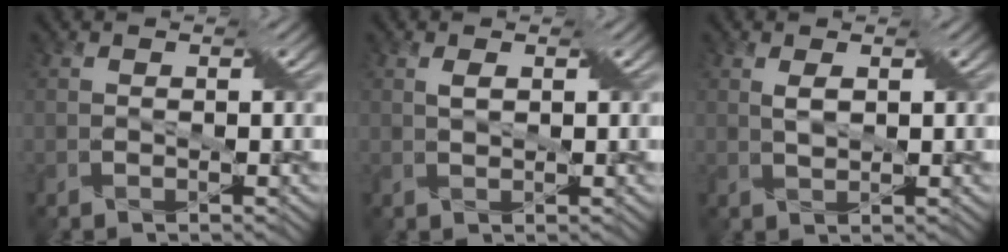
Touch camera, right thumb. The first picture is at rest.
{"total": 1.2, "force": [0.5, 0.4, 1.0], "torque": [-0.027, 0.004, 0.011]}
{"total": 1.8, "force": [0.7, 0.7, 1.6], "torque": [-0.039, 0.002, 0.016]}